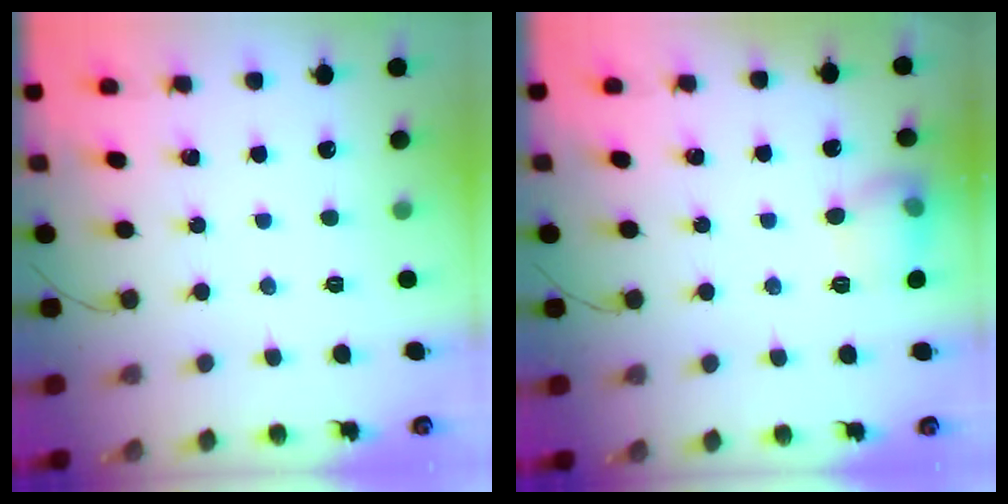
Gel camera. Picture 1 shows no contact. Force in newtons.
{"total": 9.1, "press": 9.1, "slide": 0.5}